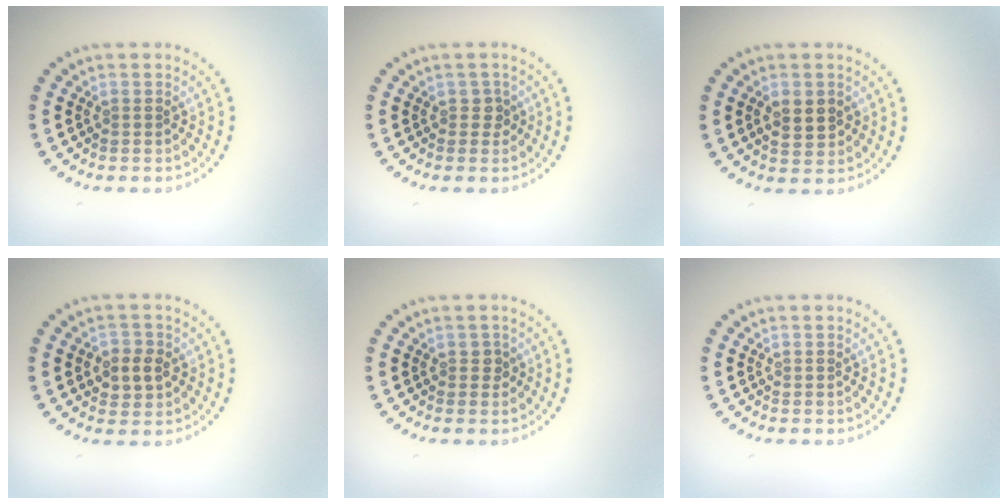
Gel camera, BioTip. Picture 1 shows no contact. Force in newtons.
{"total": 1.1, "press": 0.9, "slide": 0.5}
{"total": 2.6, "press": 2.6, "slide": 0.1}
{"total": 2.7, "press": 2.6, "slide": 0.5}
{"total": 0.8, "press": 0.8, "slide": 0.3}
{"total": 0.0}